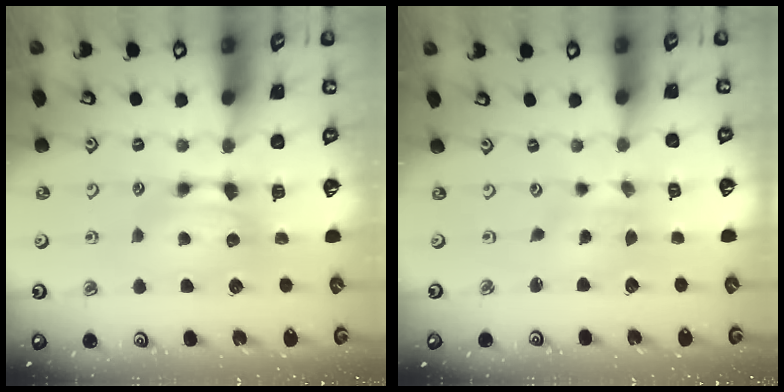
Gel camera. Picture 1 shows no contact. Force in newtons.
{"total": 2.5, "press": 2.3, "slide": 0.9}